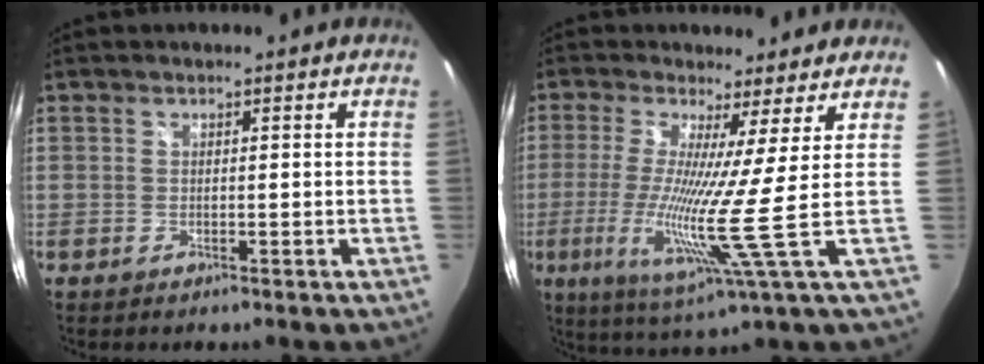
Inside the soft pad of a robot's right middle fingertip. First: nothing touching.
{"total": 10.7, "force": [-0.3, -2.2, 10.5], "torque": [-0.198, -0.031, -0.015]}